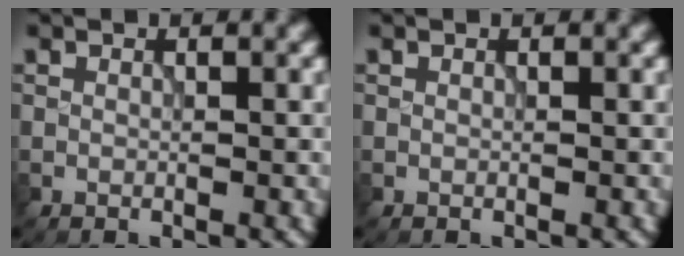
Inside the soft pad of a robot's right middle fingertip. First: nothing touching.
{"total": 0.0}